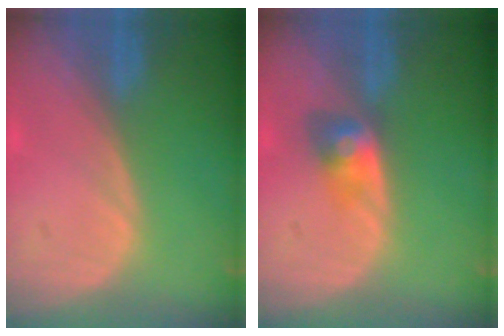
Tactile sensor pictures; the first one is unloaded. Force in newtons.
{"total": 3.4, "press": 3.4, "slide": 0.2}